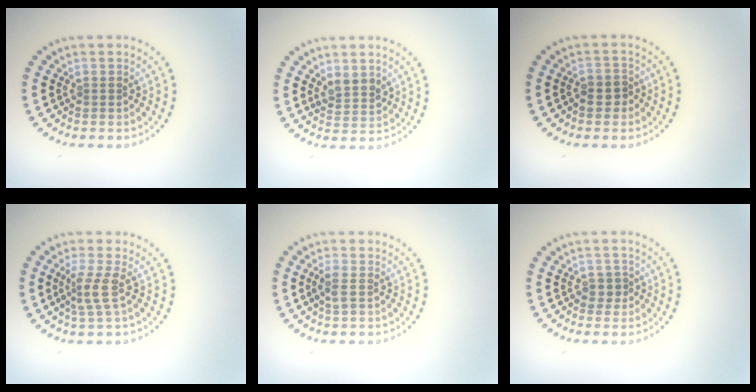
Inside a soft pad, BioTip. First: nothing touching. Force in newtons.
{"total": 2.0, "press": 1.8, "slide": 0.8}
{"total": 2.0, "press": 1.9, "slide": 0.8}
{"total": 2.3, "press": 1.6, "slide": 1.7}
{"total": 1.4, "press": 1.3, "slide": 0.3}
{"total": 1.0, "press": 0.8, "slide": 0.7}